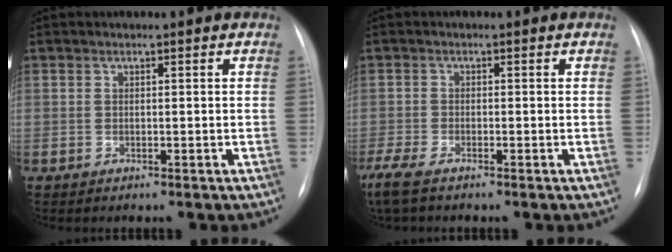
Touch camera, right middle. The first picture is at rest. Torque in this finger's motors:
{"motor_torque": [0.45, -0.51, 0.17, 0.06]}